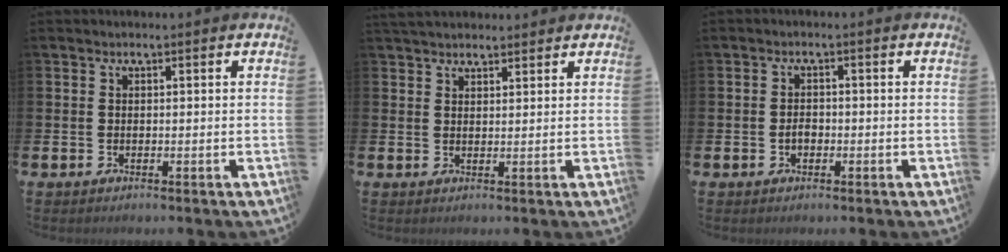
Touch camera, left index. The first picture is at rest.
{"total": 2.8, "force": [2.7, 0.8, 0.5], "torque": [-0.001, -0.011, 0.047]}
{"total": 1.6, "force": [-0.4, 1.1, 1.1], "torque": [-0.019, 0.005, -0.010]}